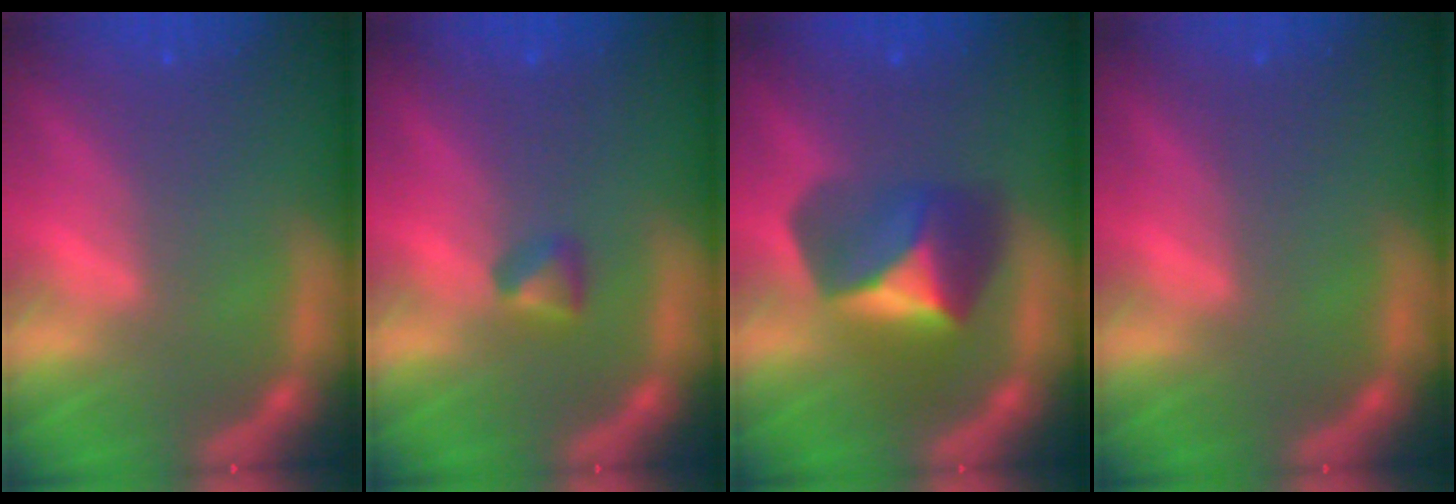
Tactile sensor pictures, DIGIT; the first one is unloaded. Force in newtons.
{"total": 1.4}
{"total": 5.9}
{"total": 0.0}